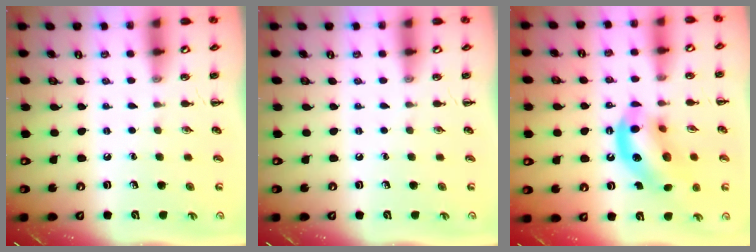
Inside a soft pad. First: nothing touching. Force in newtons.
{"total": 0.0}
{"total": 14.8, "press": 14.5, "slide": 3.2}